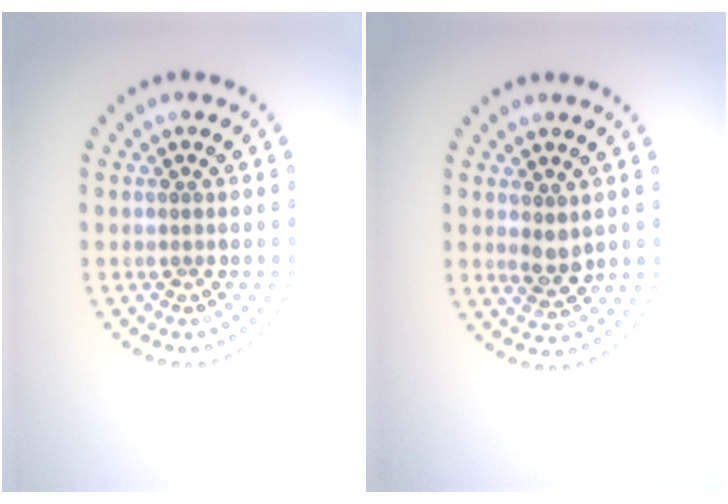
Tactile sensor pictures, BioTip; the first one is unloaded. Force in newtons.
{"total": 2.0, "press": 1.9, "slide": 0.6}